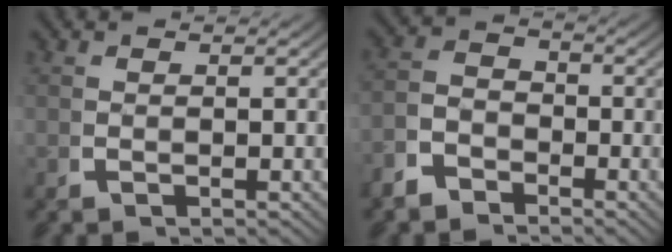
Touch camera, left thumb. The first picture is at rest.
{"total": 3.5, "force": [-2.1, 2.4, 1.5], "torque": [-0.023, -0.016, -0.036]}